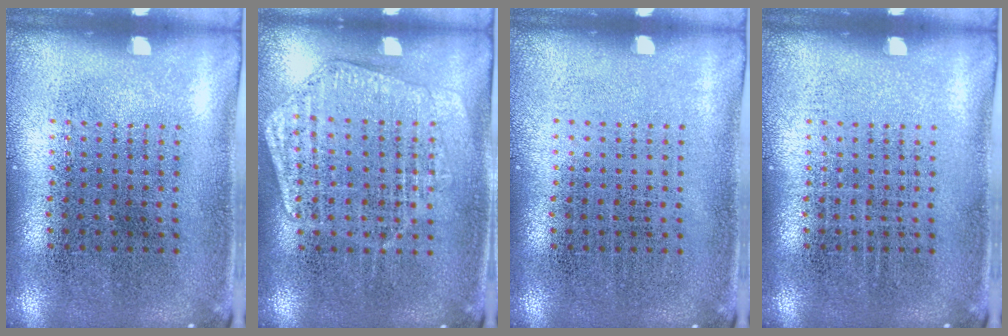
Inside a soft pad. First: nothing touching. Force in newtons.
{"total": 1.4, "press": 1.4, "slide": 0.4}
{"total": 0.0}
{"total": 0.0}